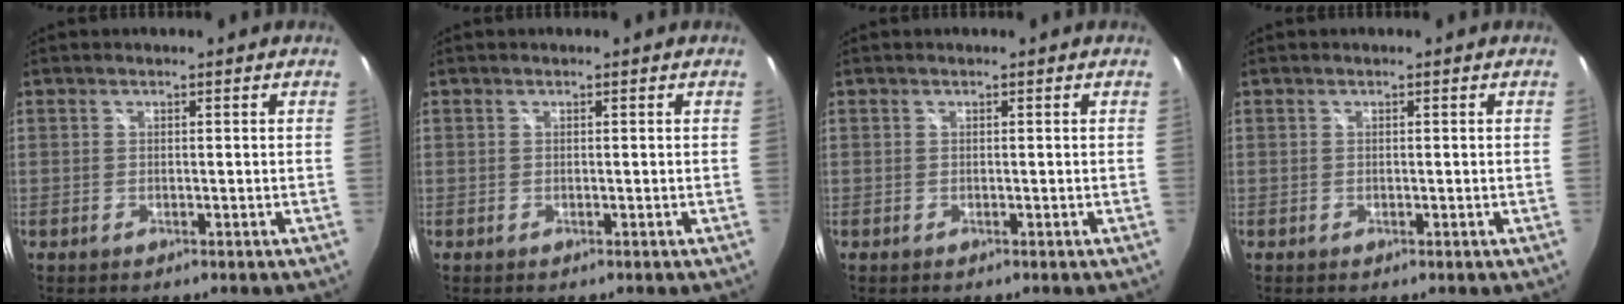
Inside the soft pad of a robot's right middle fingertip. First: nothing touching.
{"total": 0.0}
{"total": 0.0}
{"total": 0.0}